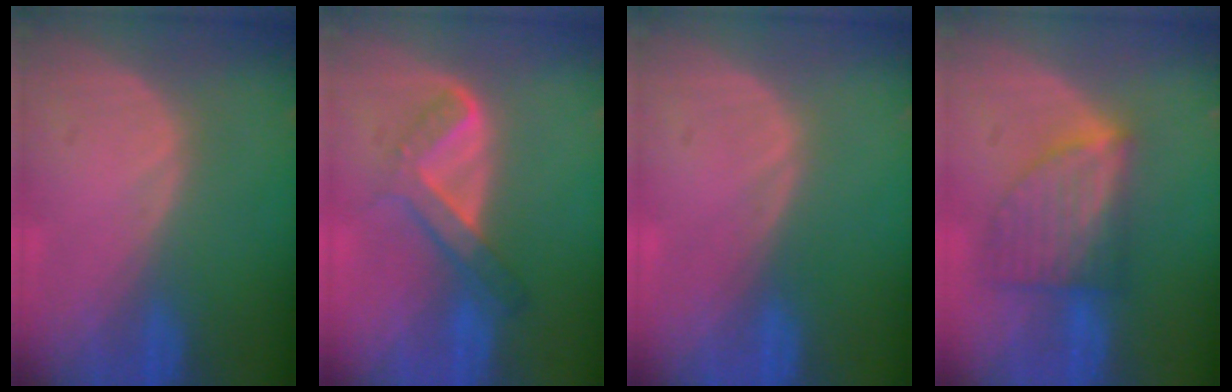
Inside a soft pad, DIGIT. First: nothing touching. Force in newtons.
{"total": 5.3, "press": 5.1, "slide": 1.4}
{"total": 0.0}
{"total": 7.1, "press": 6.6, "slide": 2.5}